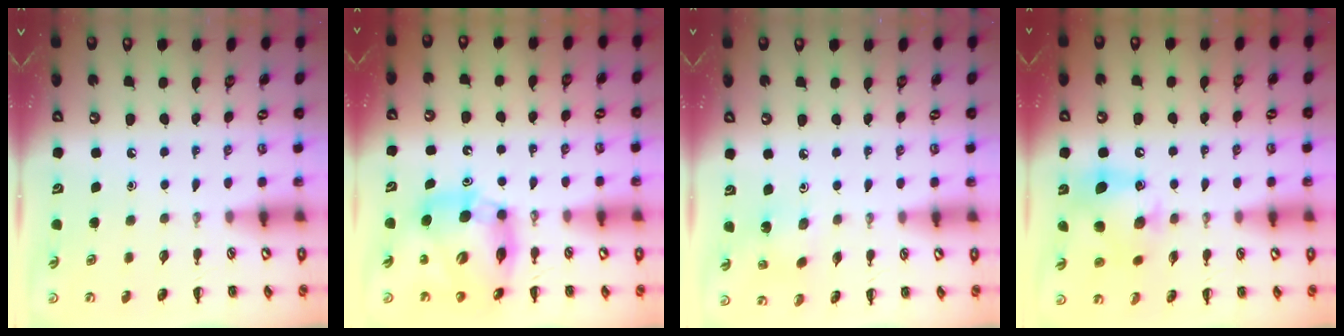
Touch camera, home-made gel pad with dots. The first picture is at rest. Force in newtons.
{"total": 12.6, "press": 12.1, "slide": 3.5}
{"total": 1.8, "press": 1.7, "slide": 0.8}
{"total": 11.8, "press": 11.7, "slide": 1.7}